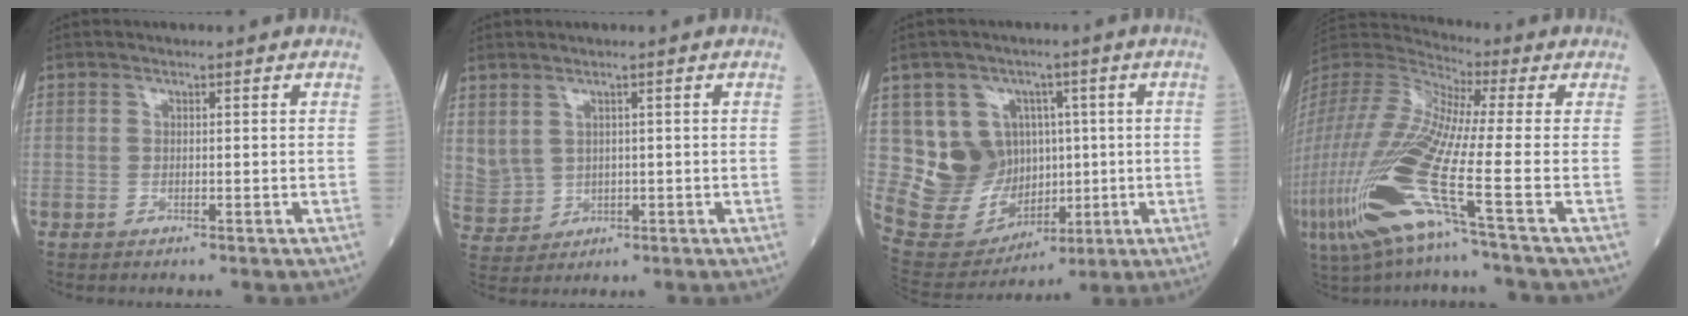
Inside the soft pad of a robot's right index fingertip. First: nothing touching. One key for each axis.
{"total": 12.0, "fx": 1.8, "fy": 10.6, "fz": 5.3, "tx": -0.186, "ty": 0.025, "tz": 0.062}
{"total": 12.6, "fx": 1.8, "fy": 11.2, "fz": 5.5, "tx": -0.117, "ty": 0.045, "tz": 0.069}
{"total": 21.6, "fx": -8.1, "fy": 0.8, "fz": 20.0, "tx": -0.483, "ty": -0.051, "tz": -0.167}